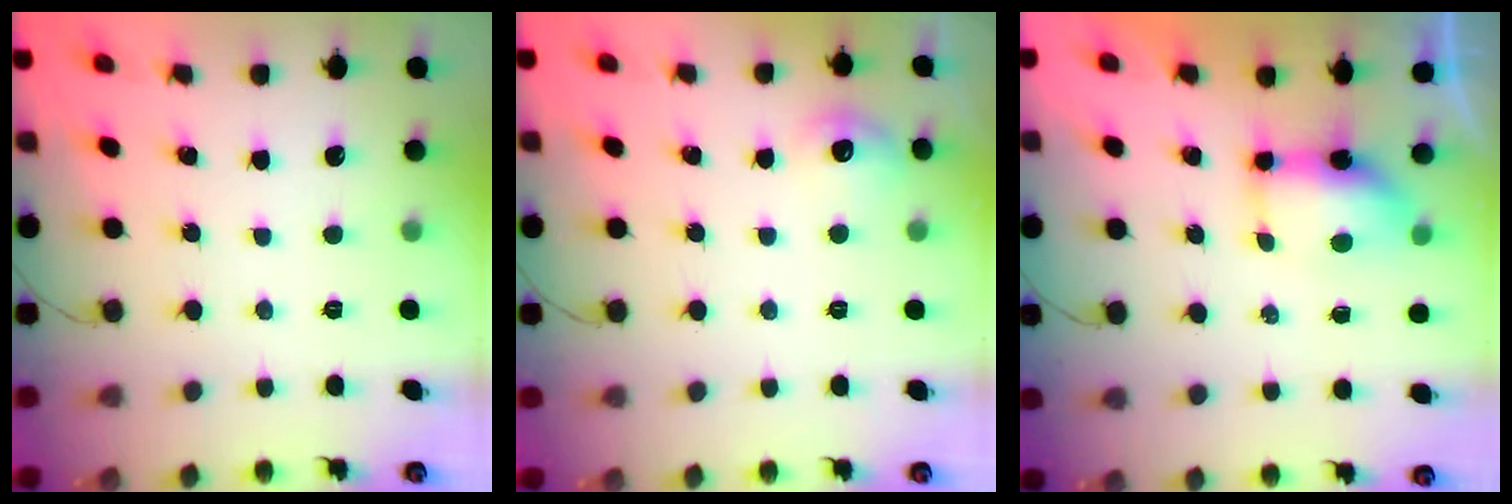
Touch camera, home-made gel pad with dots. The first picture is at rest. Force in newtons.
{"total": 7.6, "press": 7.5, "slide": 1.3}
{"total": 6.7, "press": 6.7, "slide": 0.6}